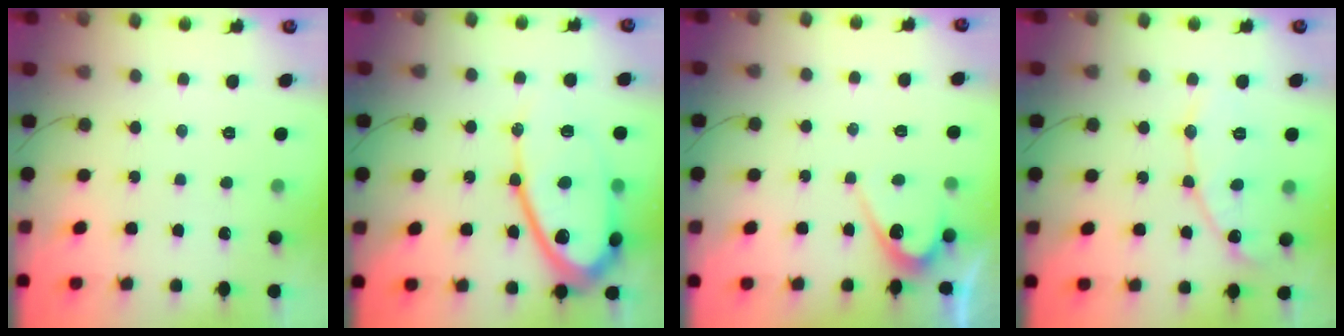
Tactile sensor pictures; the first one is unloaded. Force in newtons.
{"total": 16.3, "press": 16.2, "slide": 1.9}
{"total": 5.8, "press": 5.8, "slide": 0.4}
{"total": 10.6, "press": 10.5, "slide": 0.8}